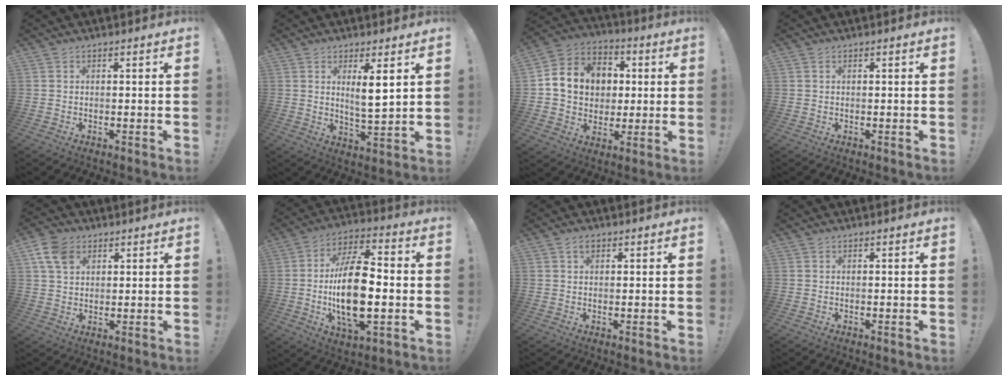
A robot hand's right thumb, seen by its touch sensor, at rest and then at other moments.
{"total": 6.9, "force": [3.1, 1.0, 6.0], "torque": [-0.091, -0.018, 0.048]}
{"total": 13.6, "force": [2.2, 12.0, 6.1], "torque": [-0.073, -0.002, 0.052]}
{"total": 0.0}
{"total": 8.1, "force": [3.8, 5.7, 4.4], "torque": [-0.080, -0.001, 0.077]}
{"total": 20.0, "force": [-2.3, 9.5, 17.5], "torque": [-0.329, -0.003, -0.041]}
{"total": 1.4, "force": [0.8, 0.8, 0.8], "torque": [-0.016, 0.001, 0.015]}
{"total": 0.0}